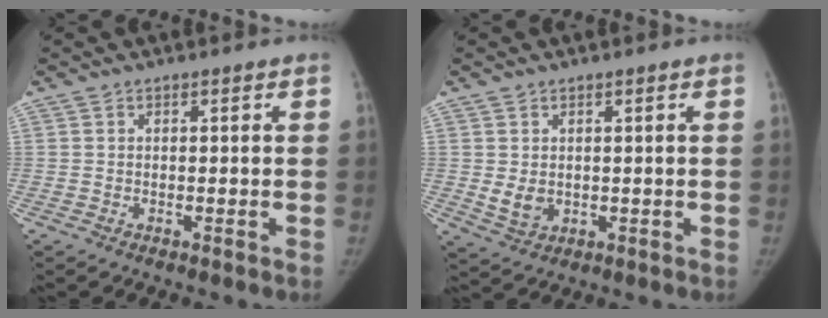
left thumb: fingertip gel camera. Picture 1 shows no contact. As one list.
[{"total": 3.6, "force": [0.2, 2.8, 2.2], "torque": [-0.028, -0.010, 0.016]}]